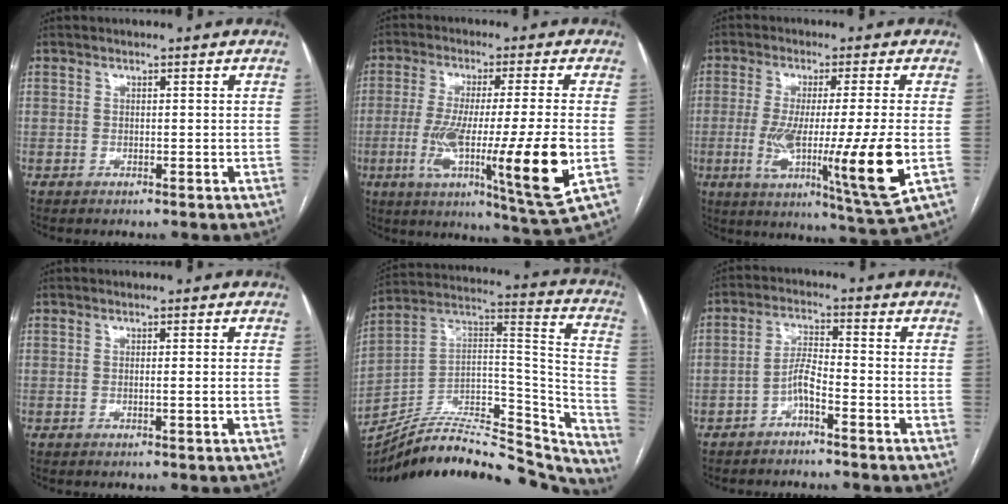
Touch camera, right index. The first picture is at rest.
{"total": 18.6, "force": [-4.2, 0.1, 18.1], "torque": [-0.291, -0.036, -0.067]}
{"total": 16.2, "force": [-3.2, -0.3, 15.9], "torque": [-0.260, -0.041, -0.052]}
{"total": 1.0, "force": [-0.2, -0.3, 1.0], "torque": [-0.014, -0.001, -0.003]}
{"total": 32.1, "force": [-29.0, 8.2, 10.9], "torque": [-0.132, 0.032, -0.422]}
{"total": 3.7, "force": [-2.3, 0.7, 2.8], "torque": [-0.054, 0.010, -0.045]}